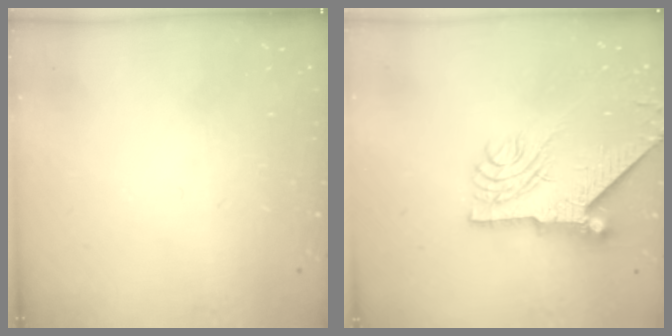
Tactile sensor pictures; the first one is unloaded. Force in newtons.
{"total": 10.2, "press": 10.1, "slide": 1.0}